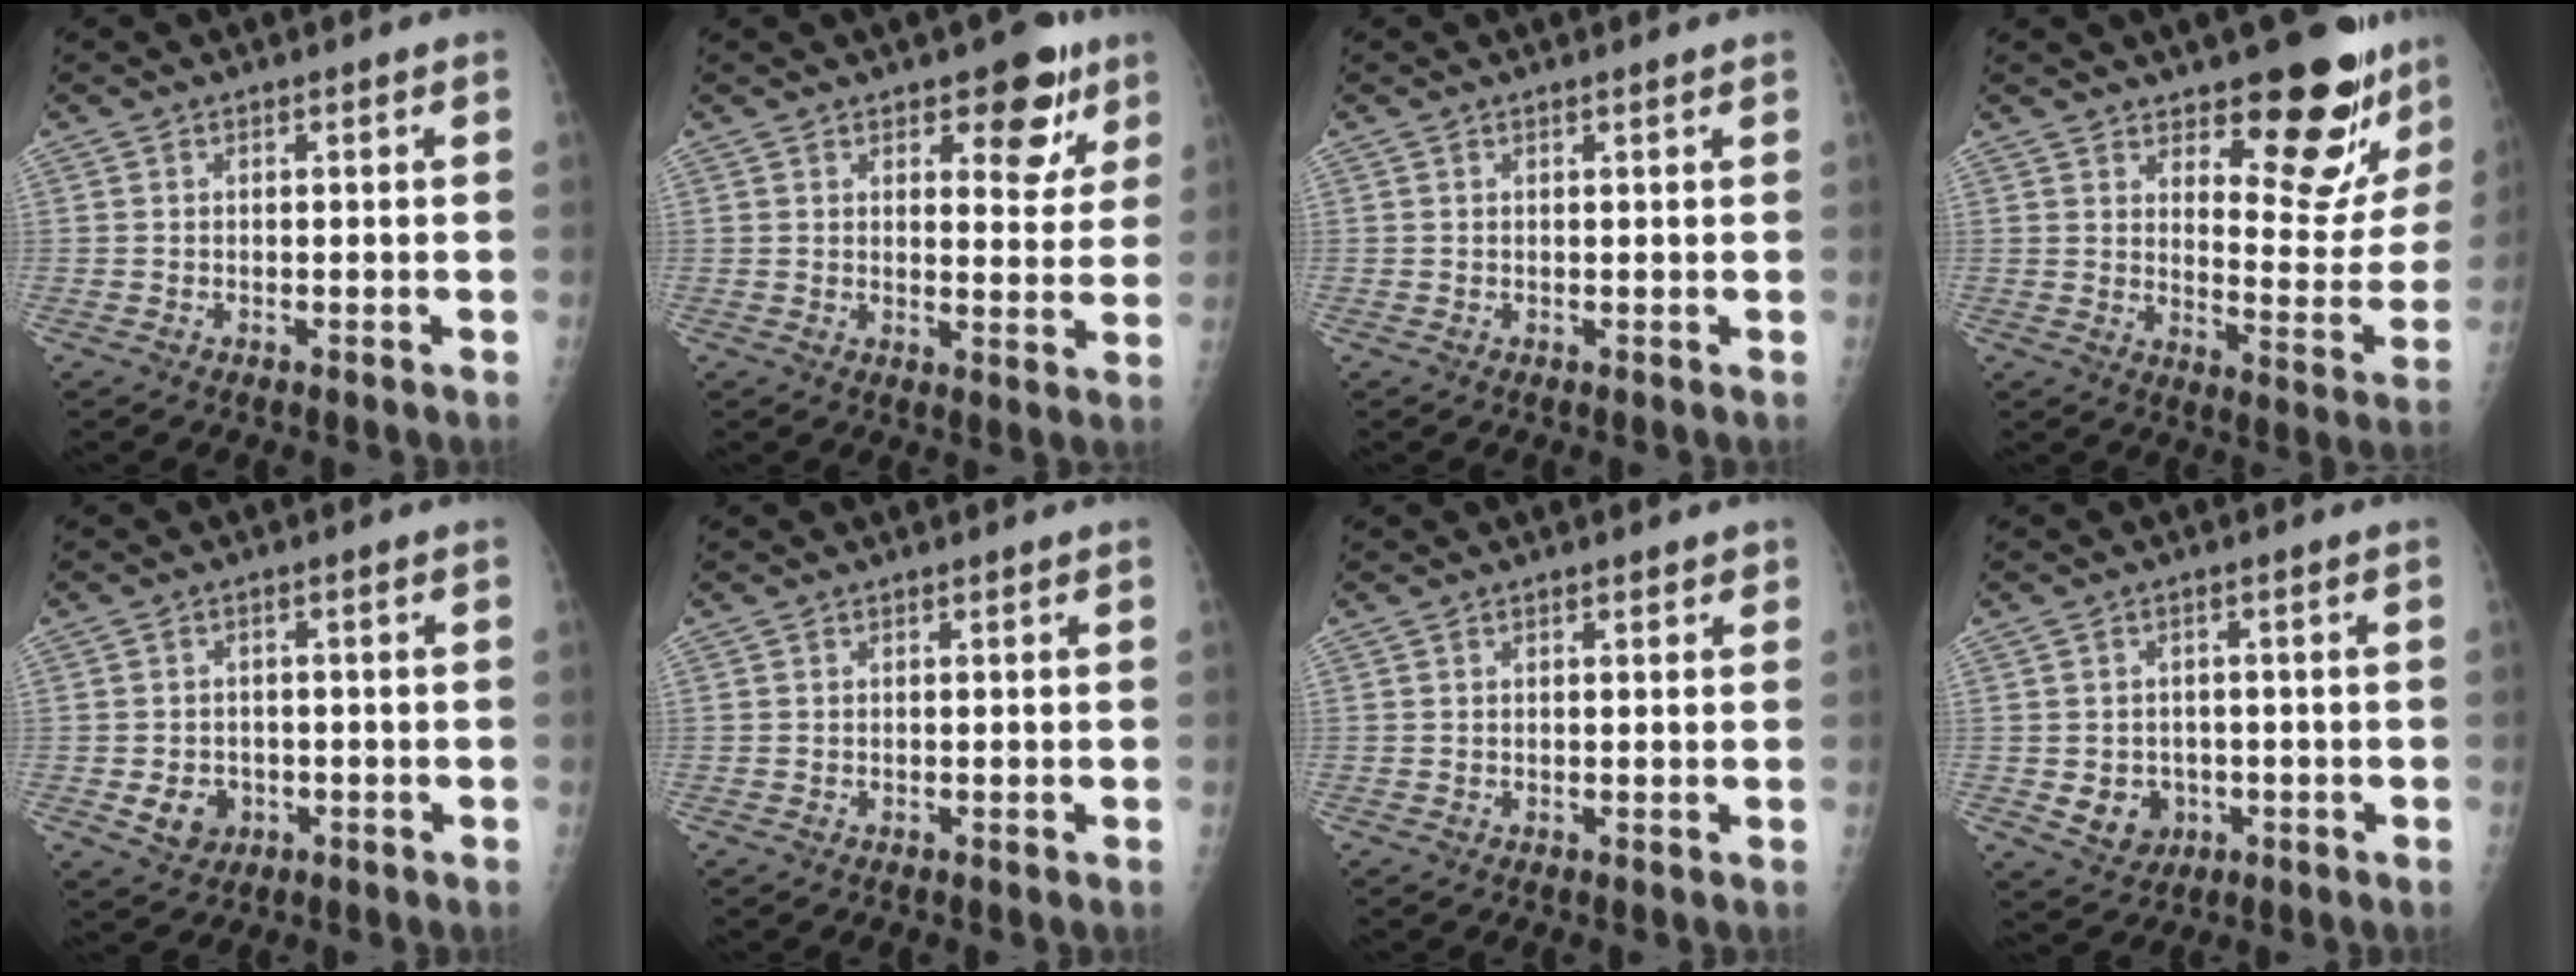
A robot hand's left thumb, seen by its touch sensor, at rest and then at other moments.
{"total": 9.4, "force": [5.3, 4.5, 6.3], "torque": [-0.041, -0.025, 0.068]}
{"total": 0.8, "force": [0.6, 0.0, 0.5], "torque": [-0.007, 0.000, 0.011]}
{"total": 18.6, "force": [13.3, 6.7, 11.1], "torque": [-0.095, -0.108, 0.180]}
{"total": 4.8, "force": [-1.4, 4.0, 2.2], "torque": [-0.022, 0.007, -0.013]}
{"total": 0.0}
{"total": 1.5, "force": [0.9, 0.7, 1.0], "torque": [-0.008, -0.001, 0.009]}
{"total": 5.7, "force": [-1.3, 4.9, 2.6], "torque": [-0.020, 0.008, -0.010]}